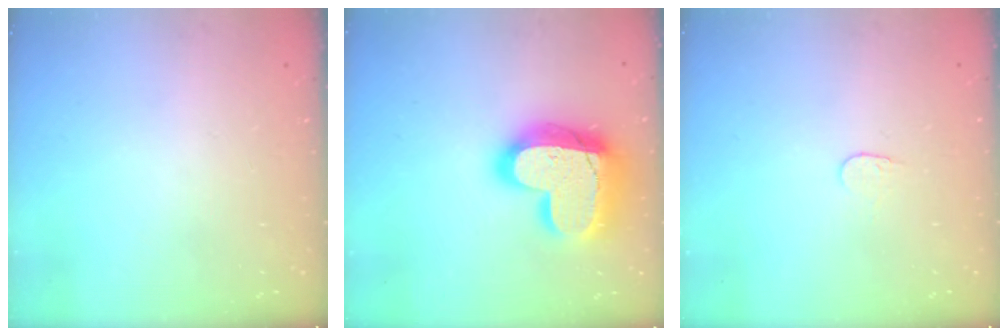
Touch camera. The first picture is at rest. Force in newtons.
{"total": 23.3, "press": 23.2, "slide": 1.9}
{"total": 3.7, "press": 3.7, "slide": 0.3}